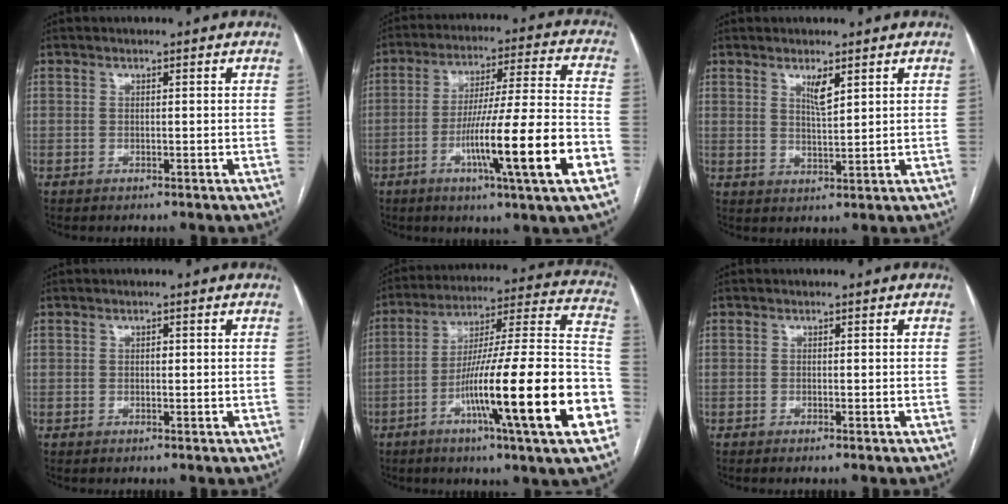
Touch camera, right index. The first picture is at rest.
{"total": 17.9, "force": [-6.5, -0.7, 16.7], "torque": [-0.264, -0.010, -0.104]}
{"total": 3.1, "force": [1.8, 0.4, 2.5], "torque": [-0.047, -0.006, 0.036]}
{"total": 0.5, "force": [0.0, 0.3, 0.4], "torque": [-0.005, 0.001, -0.001]}
{"total": 25.9, "force": [-8.9, 0.1, 24.3], "torque": [-0.315, -0.011, -0.150]}
{"total": 0.5, "force": [-0.4, -0.1, 0.3], "torque": [-0.005, 0.000, -0.007]}